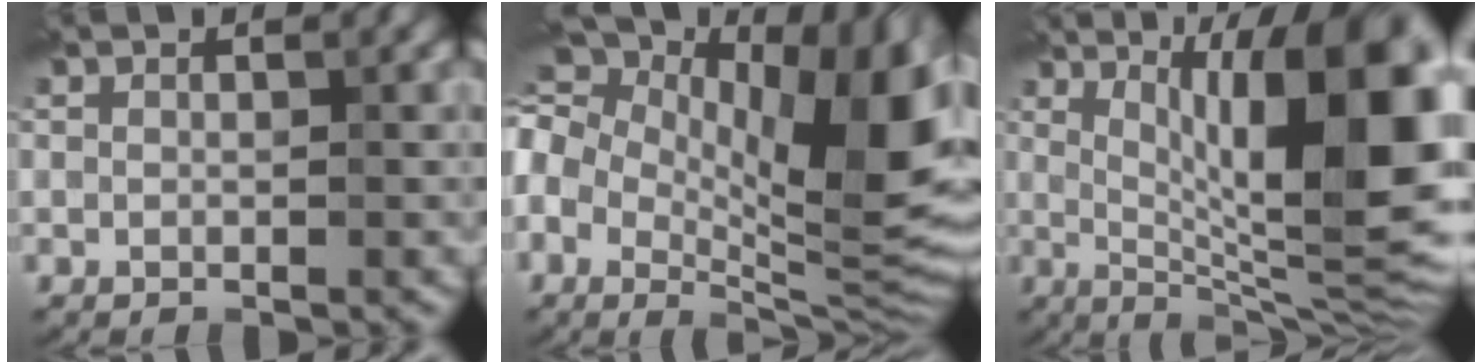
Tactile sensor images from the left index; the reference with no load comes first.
{"total": 18.0, "force": [3.9, 9.0, 15.1], "torque": [-0.233, 0.022, 0.079]}
{"total": 14.2, "force": [2.7, 3.3, 13.5], "torque": [-0.173, 0.006, 0.045]}